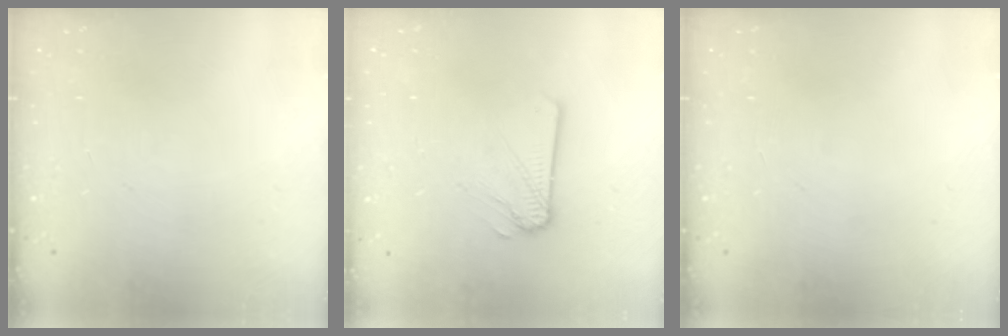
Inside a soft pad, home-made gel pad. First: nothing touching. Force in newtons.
{"total": 2.1, "press": 2.1, "slide": 0.3}
{"total": 0.0}